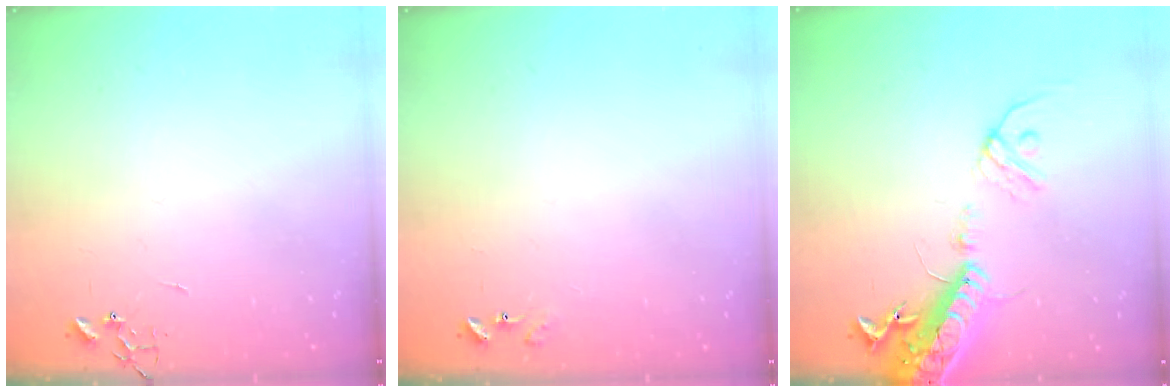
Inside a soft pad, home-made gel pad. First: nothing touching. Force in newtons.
{"total": 6.9, "press": 6.8, "slide": 0.6}
{"total": 17.4, "press": 16.9, "slide": 4.1}